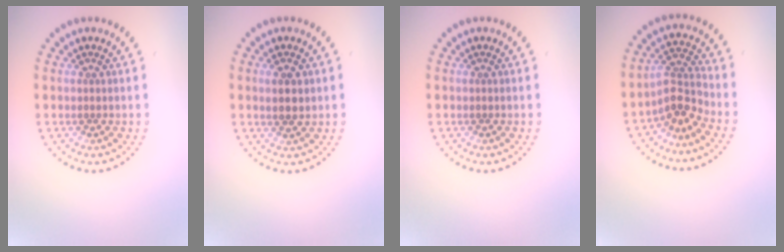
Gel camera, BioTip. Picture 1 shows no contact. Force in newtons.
{"total": 2.3, "press": 2.2, "slide": 0.5}
{"total": 0.0}
{"total": 3.1, "press": 2.3, "slide": 2.0}